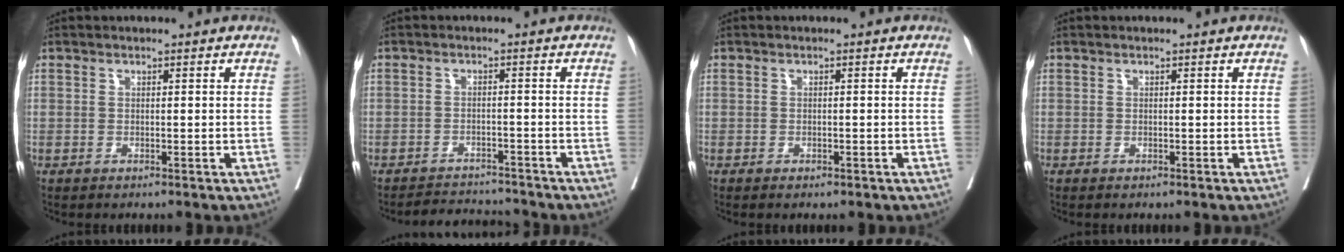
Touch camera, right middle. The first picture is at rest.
{"total": 4.8, "force": [-4.7, 0.8, -0.3], "torque": [0.002, 0.000, -0.075]}
{"total": 1.8, "force": [-1.3, 0.8, 1.0], "torque": [-0.018, -0.005, -0.012]}
{"total": 0.0}